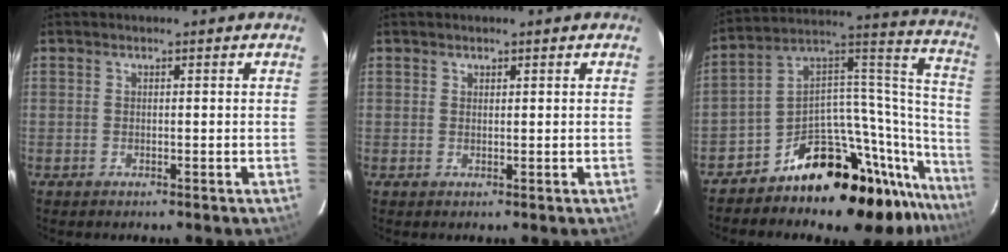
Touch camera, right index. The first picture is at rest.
{"total": 0.6, "force": [0.5, 0.4, 0.0], "torque": [0.000, 0.002, 0.008]}
{"total": 25.1, "force": [-19.4, 10.6, 11.9], "torque": [-0.107, 0.078, -0.299]}